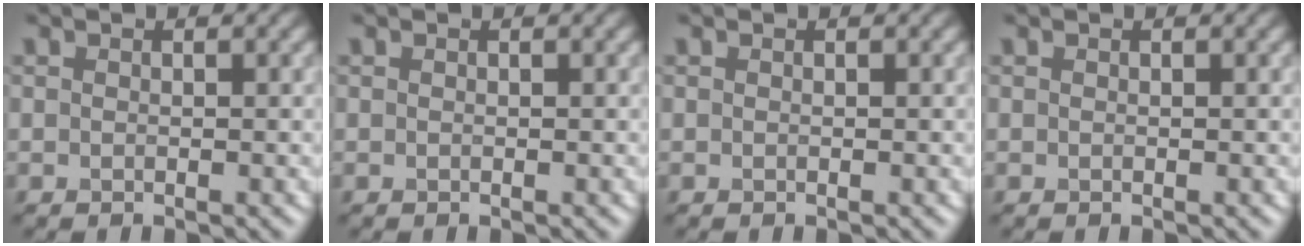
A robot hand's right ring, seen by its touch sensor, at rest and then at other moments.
{"total": 0.0}
{"total": 0.0}
{"total": 0.0}